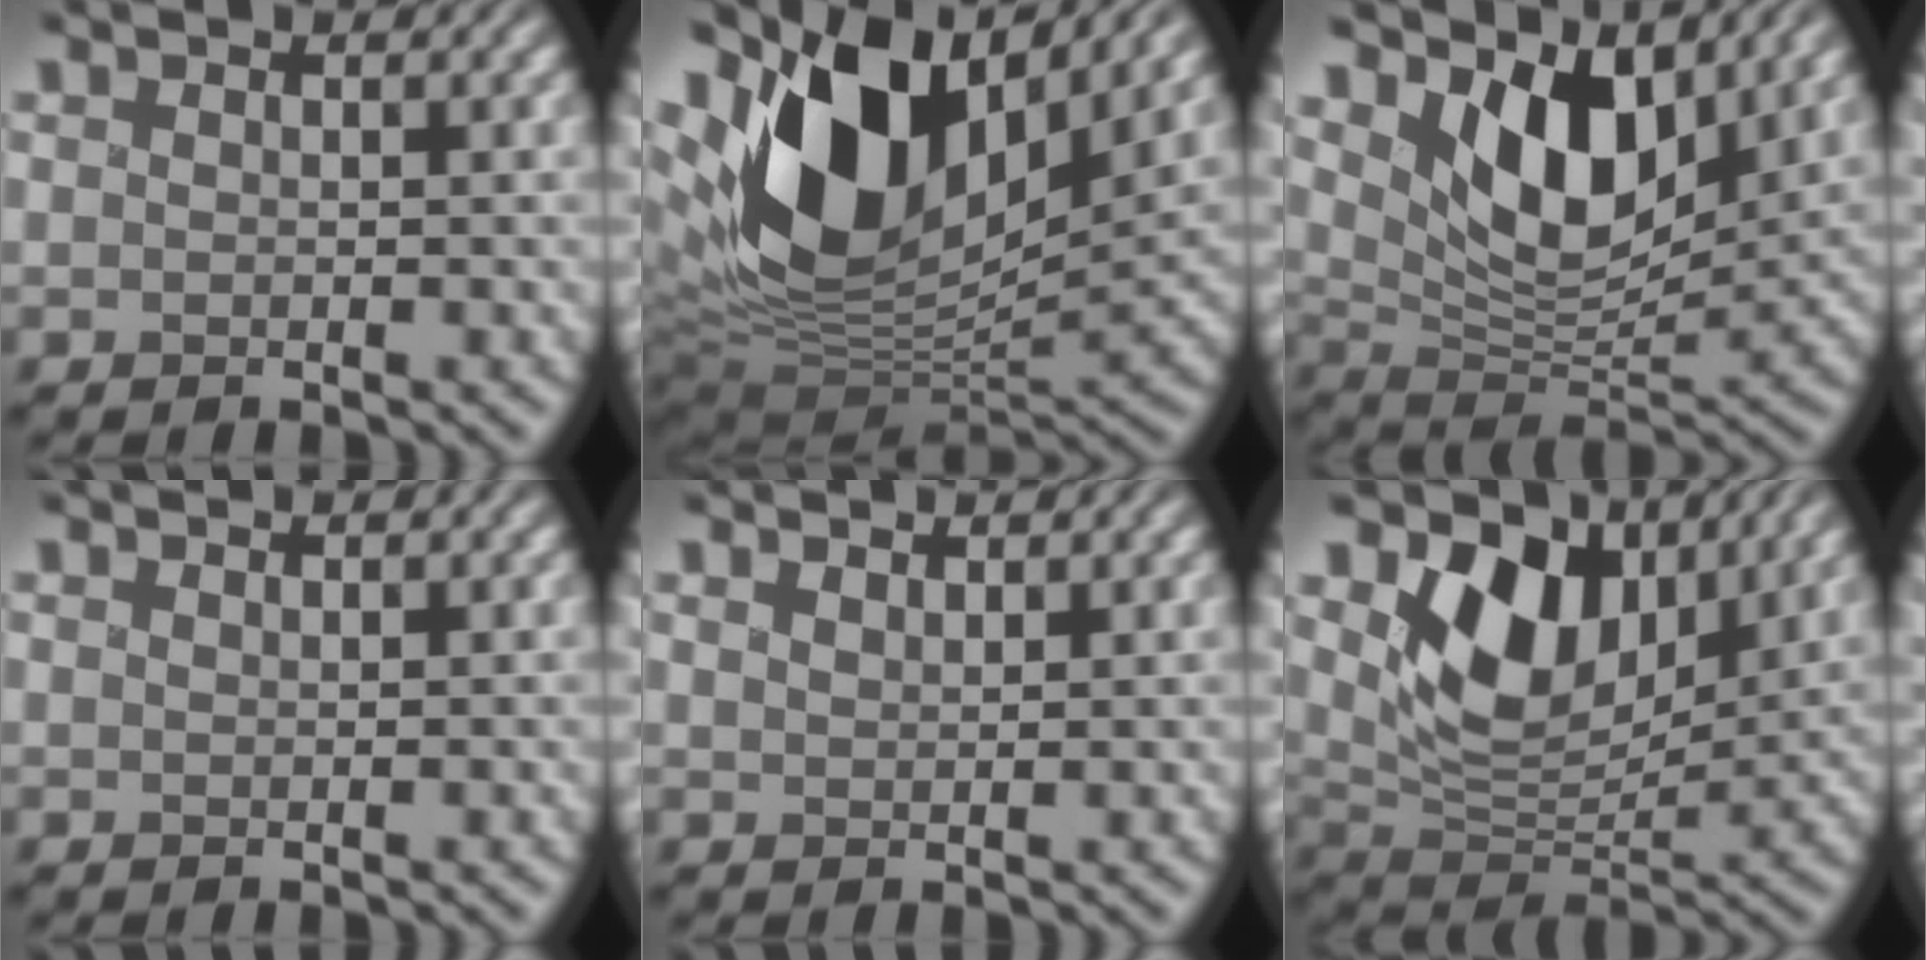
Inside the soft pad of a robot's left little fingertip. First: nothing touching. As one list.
[{"total": 15.0, "force": [4.7, 8.6, 11.3], "torque": [-0.217, 0.022, 0.079]}, {"total": 8.3, "force": [4.0, 4.4, 5.7], "torque": [-0.098, -0.011, 0.069]}, {"total": 0.0}, {"total": 0.9, "force": [0.8, 0.3, 0.3], "torque": [-0.006, 0.001, 0.017]}, {"total": 8.4, "force": [3.7, 5.3, 5.5], "torque": [-0.094, -0.011, 0.066]}]